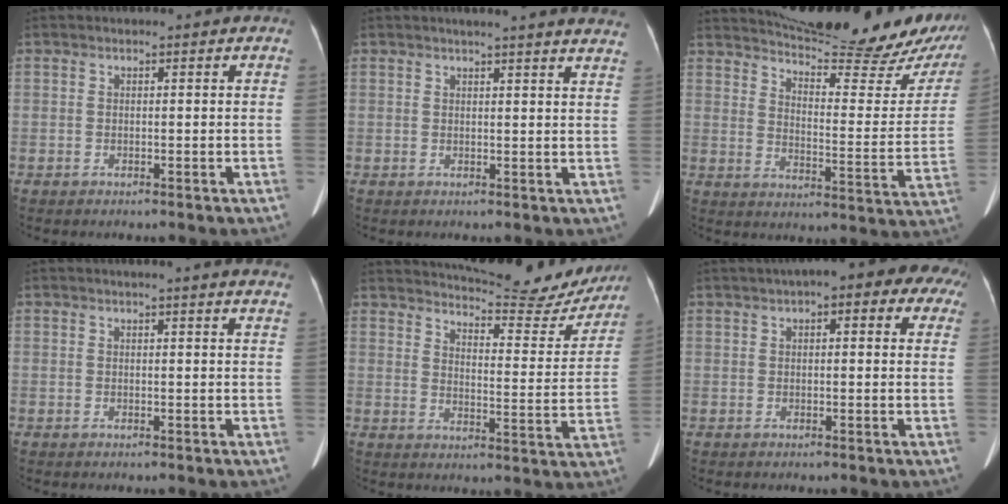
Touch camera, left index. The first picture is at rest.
{"total": 15.0, "force": [13.8, 0.5, 5.9], "torque": [-0.072, -0.016, 0.150]}
{"total": 24.9, "force": [22.8, 2.3, 9.9], "torque": [-0.140, -0.083, 0.286]}
{"total": 9.4, "force": [8.6, 0.2, 3.8], "torque": [-0.042, -0.004, 0.078]}
{"total": 20.3, "force": [19.2, 2.9, 5.9], "torque": [-0.082, -0.060, 0.233]}
{"total": 11.9, "force": [6.9, 3.4, 9.1], "torque": [-0.108, 0.040, 0.076]}